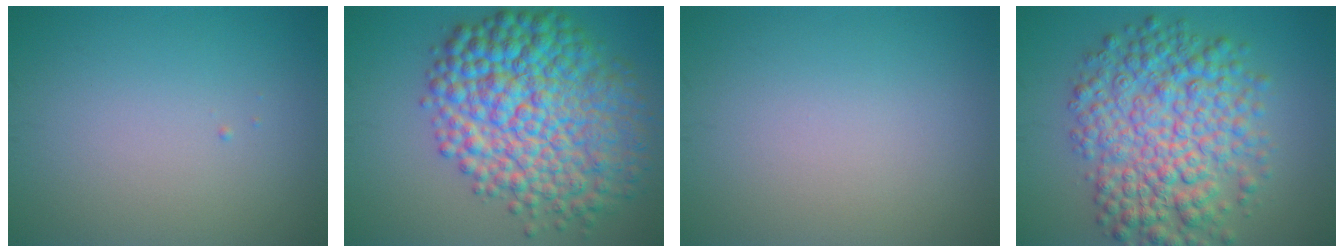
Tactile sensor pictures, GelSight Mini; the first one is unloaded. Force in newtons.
{"total": 12.1, "press": 12.1, "slide": 0.2}
{"total": 0.0}
{"total": 9.1, "press": 9.1, "slide": 0.1}